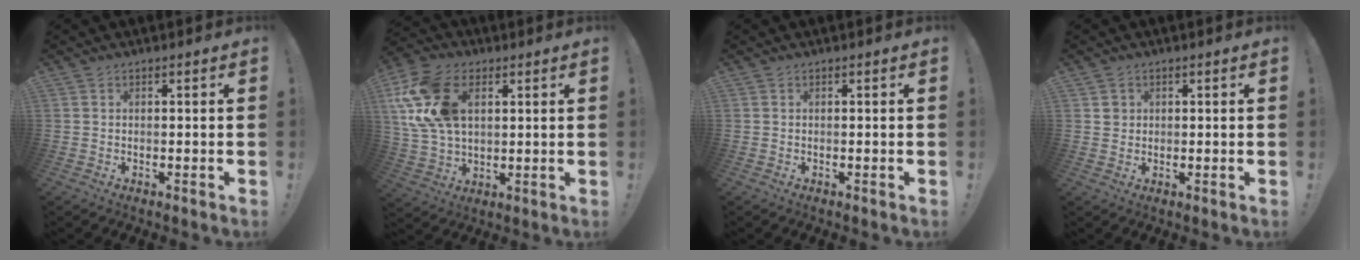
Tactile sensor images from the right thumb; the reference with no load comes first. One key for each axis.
{"total": 18.4, "fx": 5.8, "fy": 12.3, "fz": 12.4, "tx": -0.234, "ty": -0.013, "tz": 0.108}
{"total": 0.0}
{"total": 2.2, "fx": 0.9, "fy": 2.0, "fz": 0.2, "tx": 0.011, "ty": -0.004, "tz": 0.014}